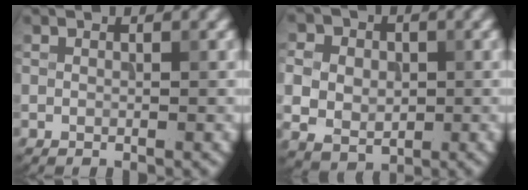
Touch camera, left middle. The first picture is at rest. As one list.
[{"total": 7.0, "force": [0.7, 5.9, 3.7], "torque": [-0.075, 0.020, 0.003]}]